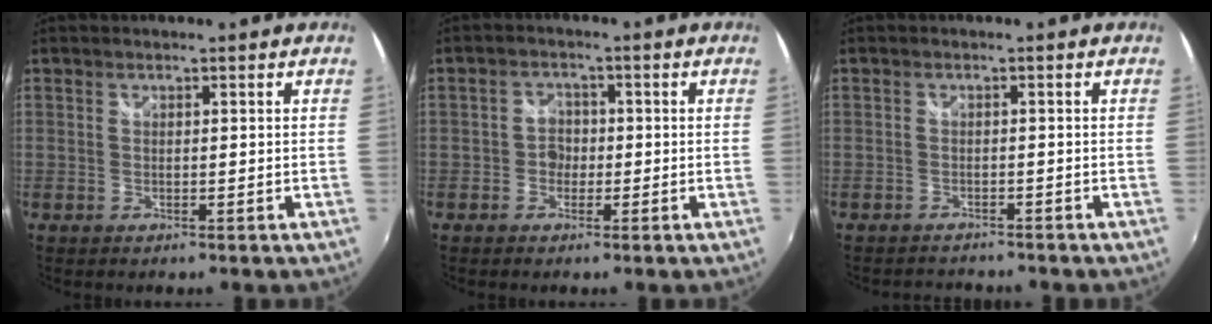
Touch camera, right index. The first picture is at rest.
{"total": 3.0, "force": [-0.9, 2.7, 1.0], "torque": [-0.015, 0.008, -0.019]}
{"total": 3.0, "force": [-2.9, 0.7, 0.4], "torque": [-0.017, -0.008, -0.049]}